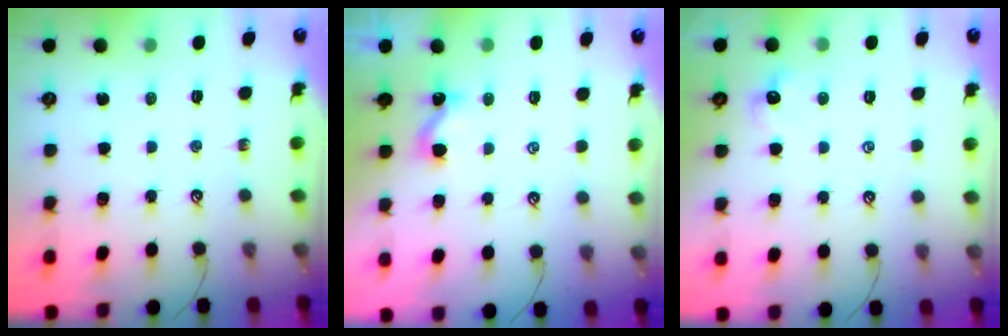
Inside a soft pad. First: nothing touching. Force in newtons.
{"total": 2.5, "press": 2.5, "slide": 0.3}
{"total": 0.9, "press": 0.6, "slide": 0.6}